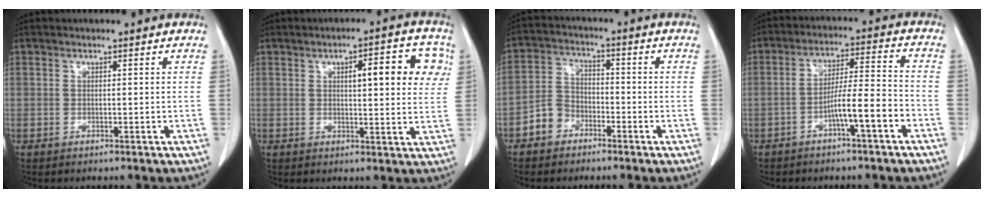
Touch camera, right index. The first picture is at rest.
{"total": 9.7, "force": [3.1, 2.8, 8.8], "torque": [-0.107, 0.018, 0.035]}
{"total": 5.4, "force": [-3.1, 4.1, 1.7], "torque": [-0.035, 0.017, -0.060]}
{"total": 7.7, "force": [-3.7, 0.2, 6.7], "torque": [-0.114, 0.020, -0.059]}